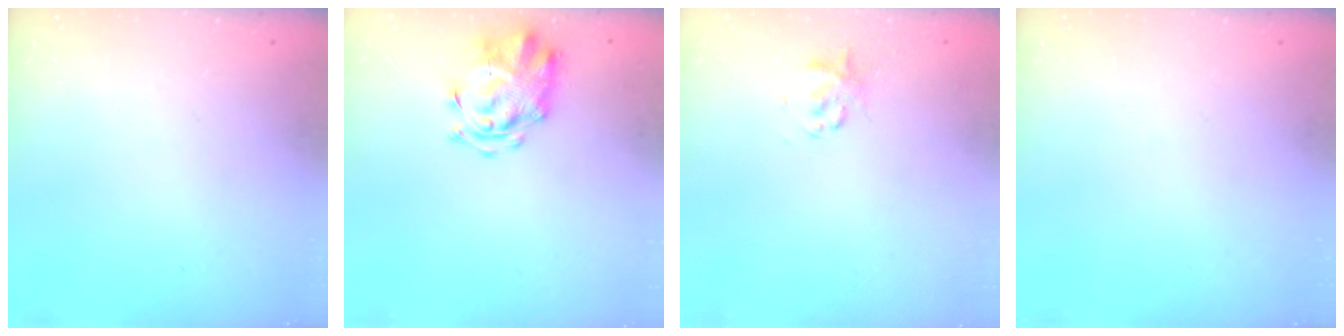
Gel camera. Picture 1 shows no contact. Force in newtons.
{"total": 3.3, "press": 3.2, "slide": 0.6}
{"total": 1.4, "press": 1.3, "slide": 0.5}
{"total": 0.0}